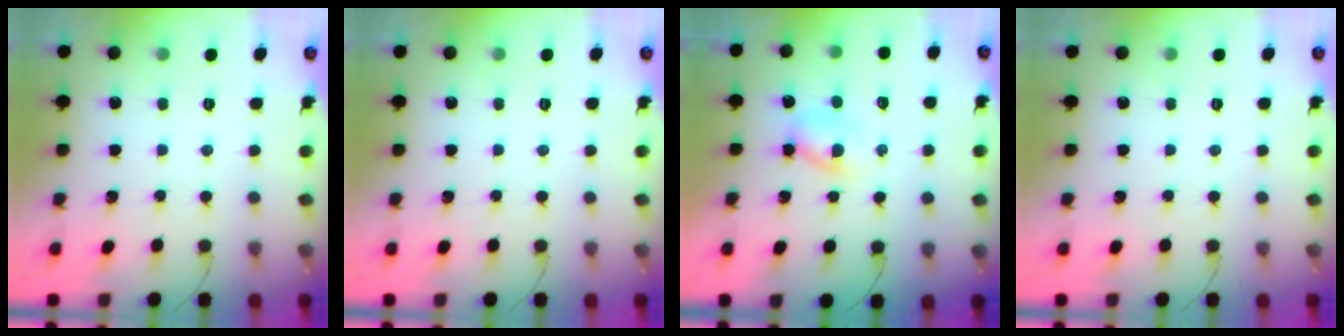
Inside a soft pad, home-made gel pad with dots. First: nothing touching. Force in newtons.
{"total": 0.0}
{"total": 2.7, "press": 2.5, "slide": 1.1}
{"total": 0.0}